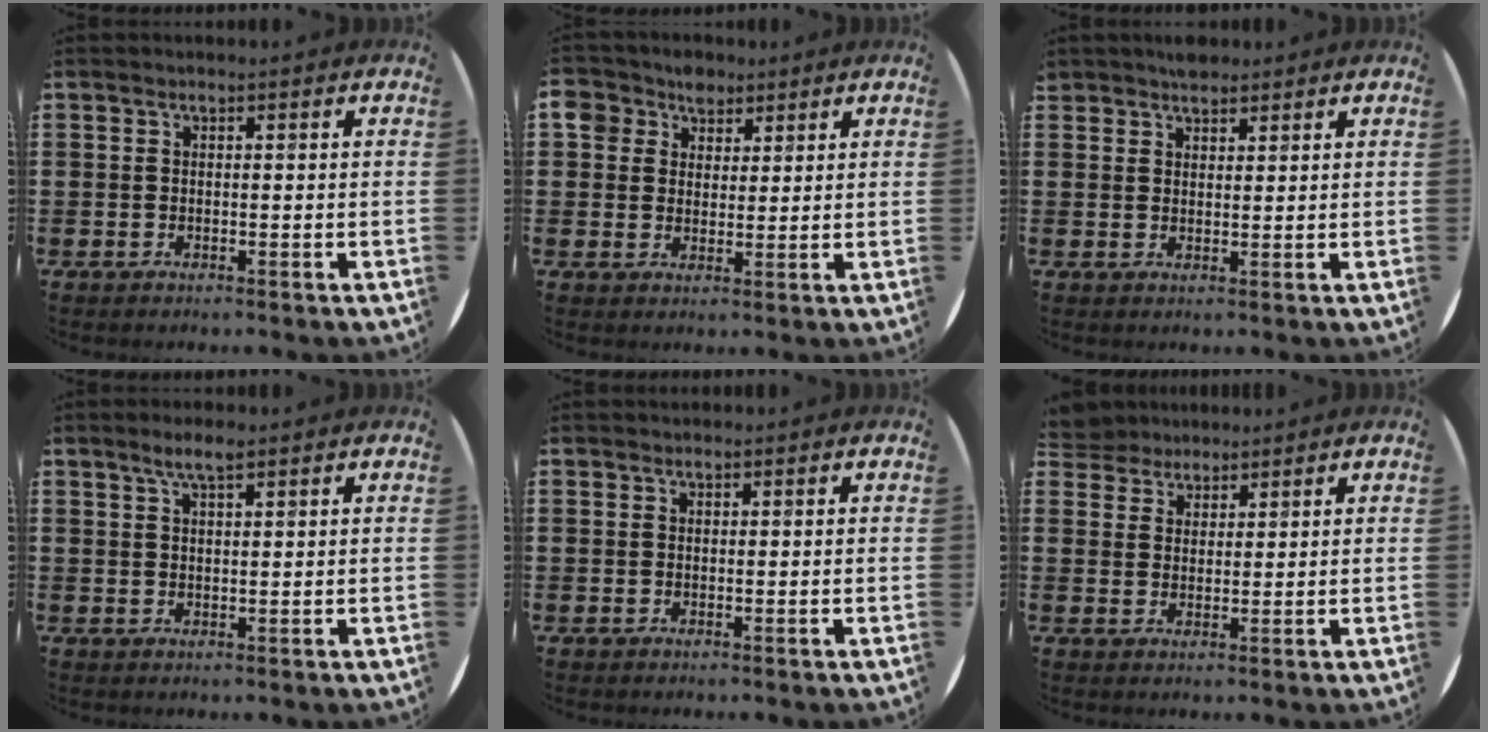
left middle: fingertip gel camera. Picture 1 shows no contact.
{"total": 4.9, "force": [3.2, 3.6, 0.6], "torque": [-0.026, 0.009, 0.058]}
{"total": 2.2, "force": [2.0, 0.8, 0.0], "torque": [0.004, 0.002, 0.039]}
{"total": 3.1, "force": [2.3, 0.6, 2.0], "torque": [-0.035, 0.002, 0.040]}
{"total": 0.7, "force": [0.6, 0.3, -0.2], "torque": [0.010, 0.001, 0.009]}
{"total": 4.2, "force": [4.0, 1.3, -0.3], "torque": [-0.010, -0.005, 0.079]}